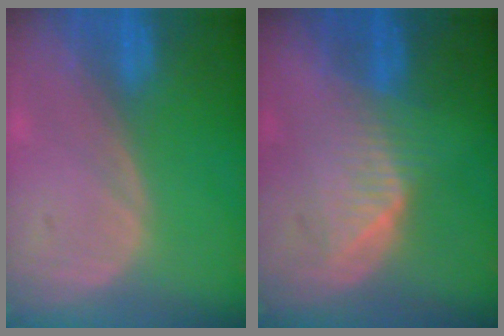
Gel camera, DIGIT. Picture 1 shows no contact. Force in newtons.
{"total": 5.2, "press": 5.2, "slide": 0.4}